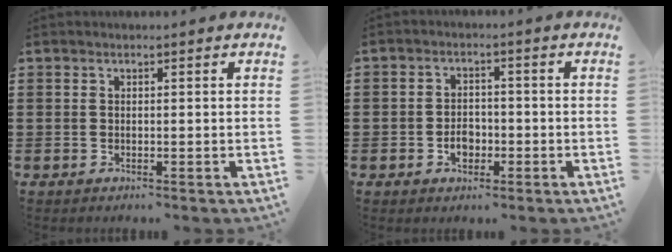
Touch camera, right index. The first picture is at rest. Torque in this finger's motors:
{"motor_torque": [2.14, 0.00, -0.02, -0.21]}